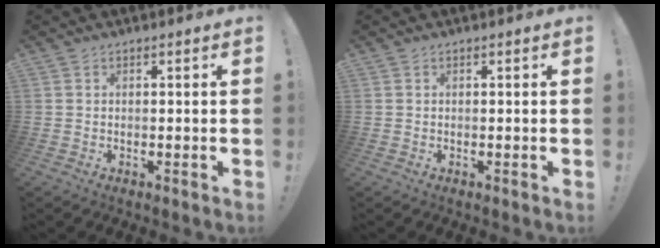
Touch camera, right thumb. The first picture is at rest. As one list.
[{"total": 0.0}]